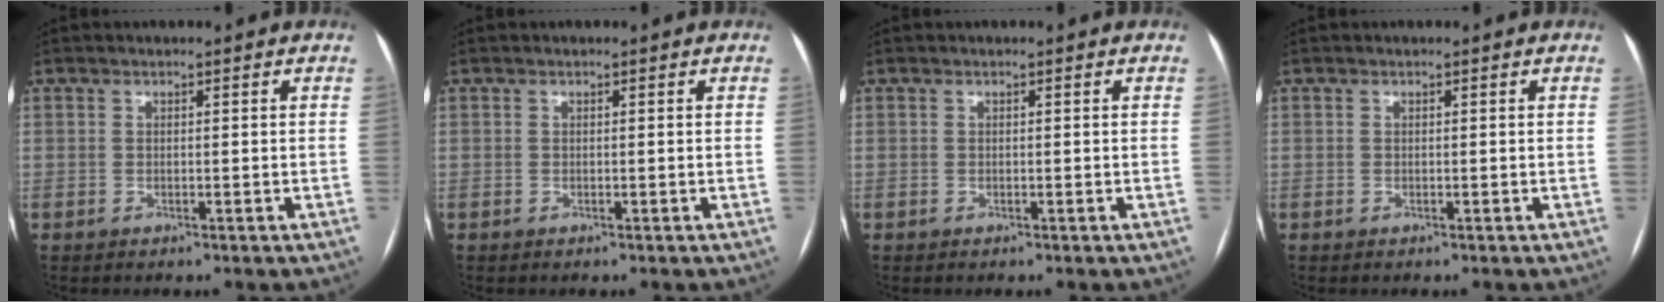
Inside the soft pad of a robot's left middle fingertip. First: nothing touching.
{"total": 0.0}
{"total": 0.0}
{"total": 0.0}